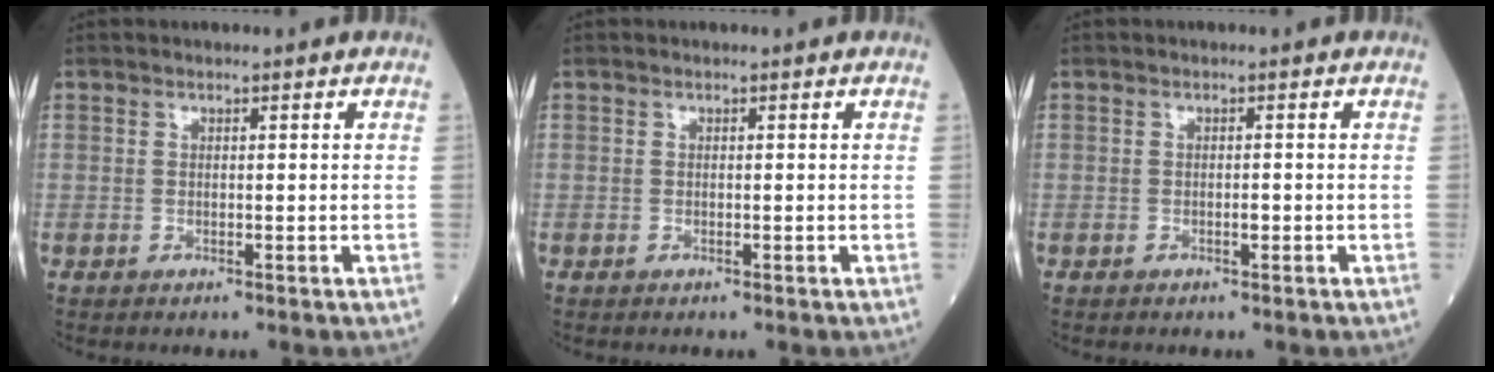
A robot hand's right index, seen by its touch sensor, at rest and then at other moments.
{"total": 0.0}
{"total": 1.0, "force": [-0.4, 0.5, 0.7], "torque": [-0.019, 0.000, -0.006]}